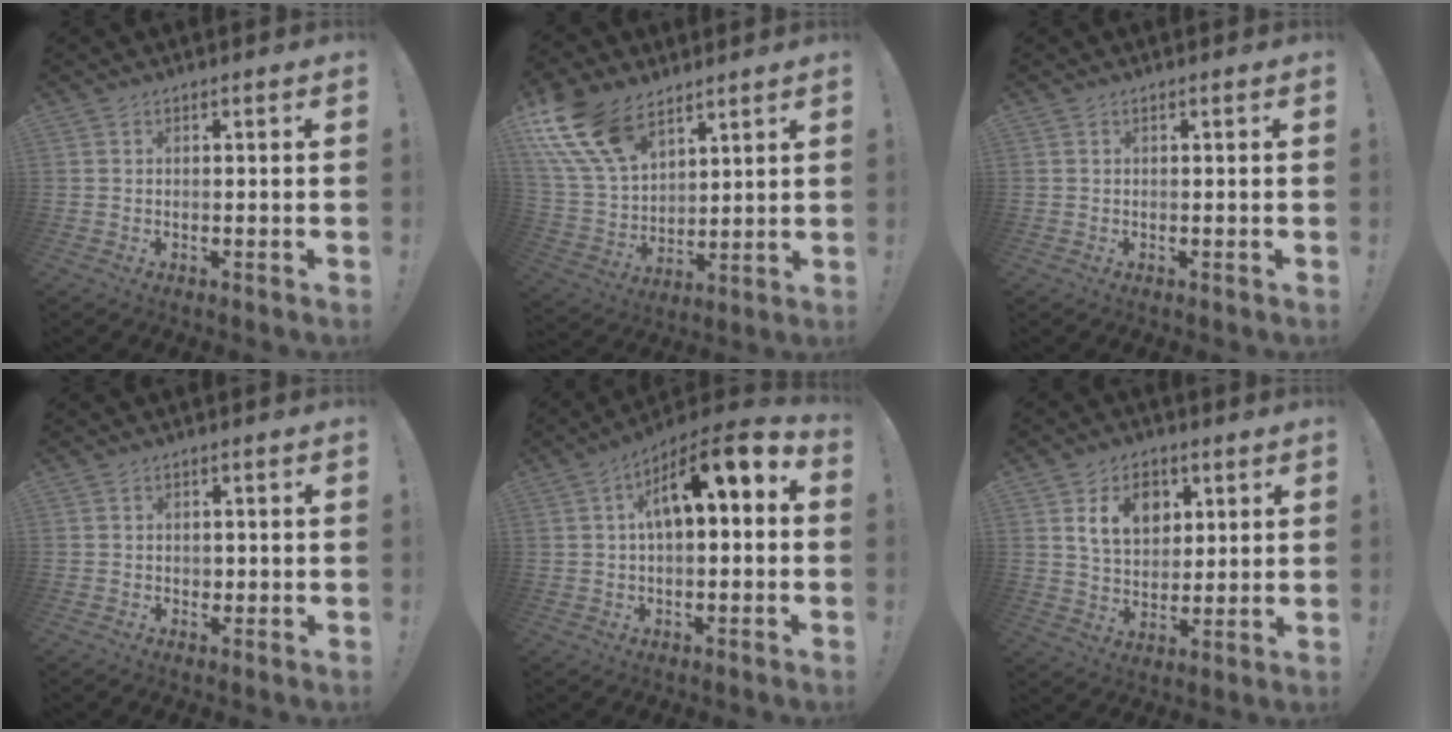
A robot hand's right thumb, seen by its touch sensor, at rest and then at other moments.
{"total": 18.8, "force": [11.7, 10.4, 10.4], "torque": [-0.231, -0.064, 0.222]}
{"total": 0.0}
{"total": 1.4, "force": [-0.2, 1.4, 0.4], "torque": [-0.003, 0.002, -0.005]}
{"total": 11.1, "force": [3.9, 3.9, 9.6], "torque": [-0.154, -0.020, 0.067]}
{"total": 12.2, "force": [5.3, 9.0, 6.2], "torque": [-0.094, -0.015, 0.102]}